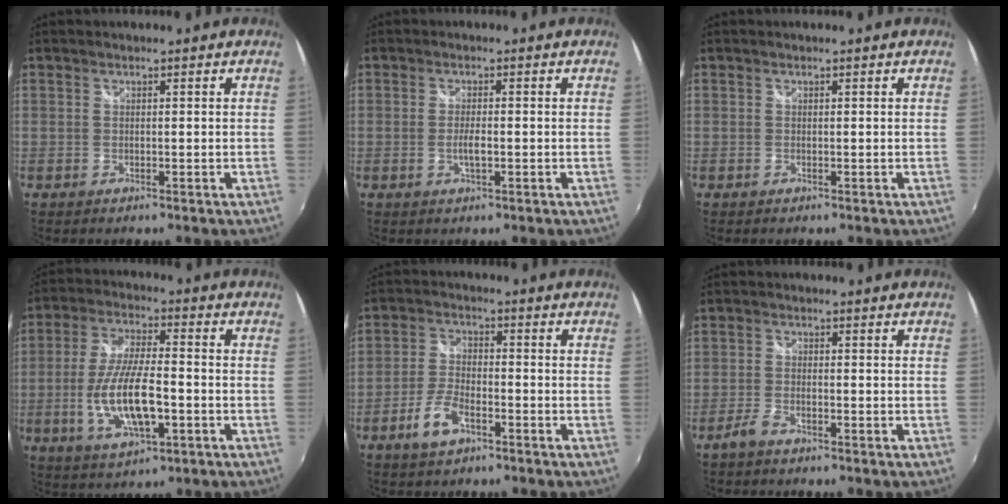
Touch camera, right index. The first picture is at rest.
{"total": 2.2, "force": [-0.6, 0.6, 2.0], "torque": [-0.040, -0.003, -0.011]}
{"total": 0.0}
{"total": 13.1, "force": [-3.6, 4.5, 11.8], "torque": [-0.239, -0.008, -0.061]}
{"total": 6.7, "force": [-3.9, 2.9, 4.6], "torque": [-0.102, 0.002, -0.071]}
{"total": 3.3, "force": [-2.5, 0.9, 1.8], "torque": [-0.055, -0.001, -0.054]}